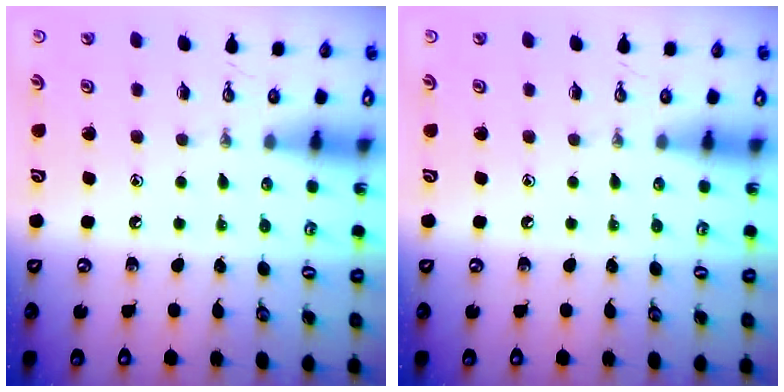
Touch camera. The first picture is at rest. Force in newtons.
{"total": 0.0}